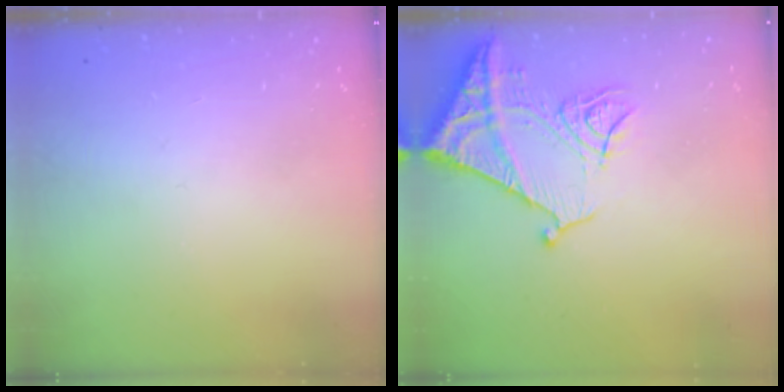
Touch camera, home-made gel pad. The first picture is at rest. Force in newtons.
{"total": 15.7, "press": 15.6, "slide": 1.7}